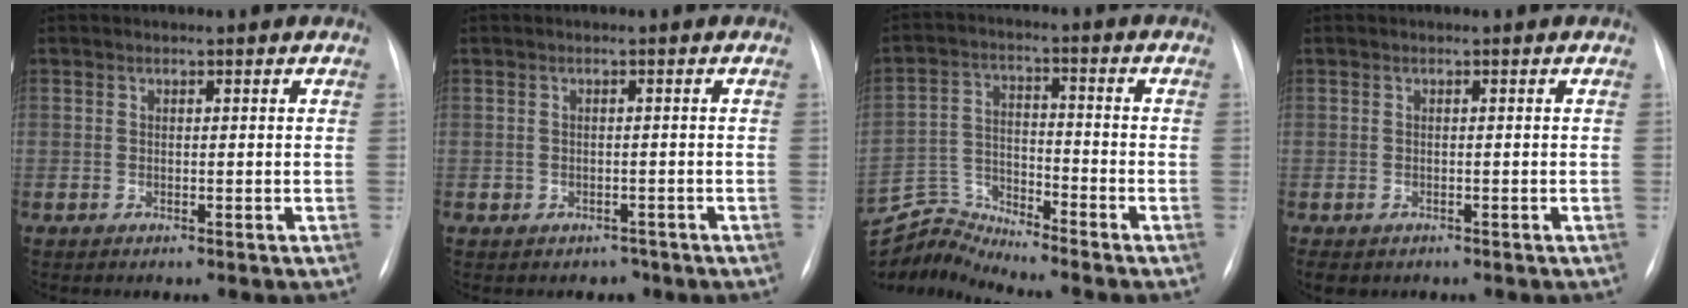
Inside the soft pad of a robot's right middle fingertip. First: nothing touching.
{"total": 2.3, "force": [-1.4, 1.7, -0.1], "torque": [0.000, 0.014, -0.019]}
{"total": 8.0, "force": [-7.7, -1.6, -1.6], "torque": [0.018, 0.021, -0.143]}
{"total": 6.0, "force": [-3.9, 4.0, 2.3], "torque": [-0.047, -0.001, -0.048]}